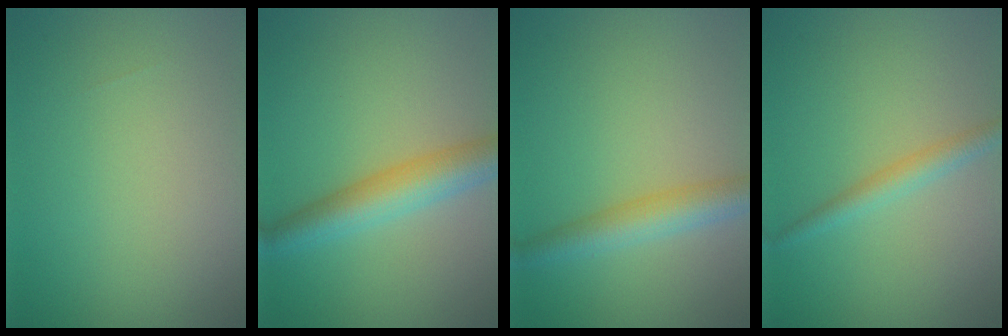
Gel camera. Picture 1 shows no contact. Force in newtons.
{"total": 5.1, "press": 5.1, "slide": 0.0}
{"total": 3.9, "press": 3.9, "slide": 0.0}
{"total": 2.1, "press": 2.1, "slide": 0.0}